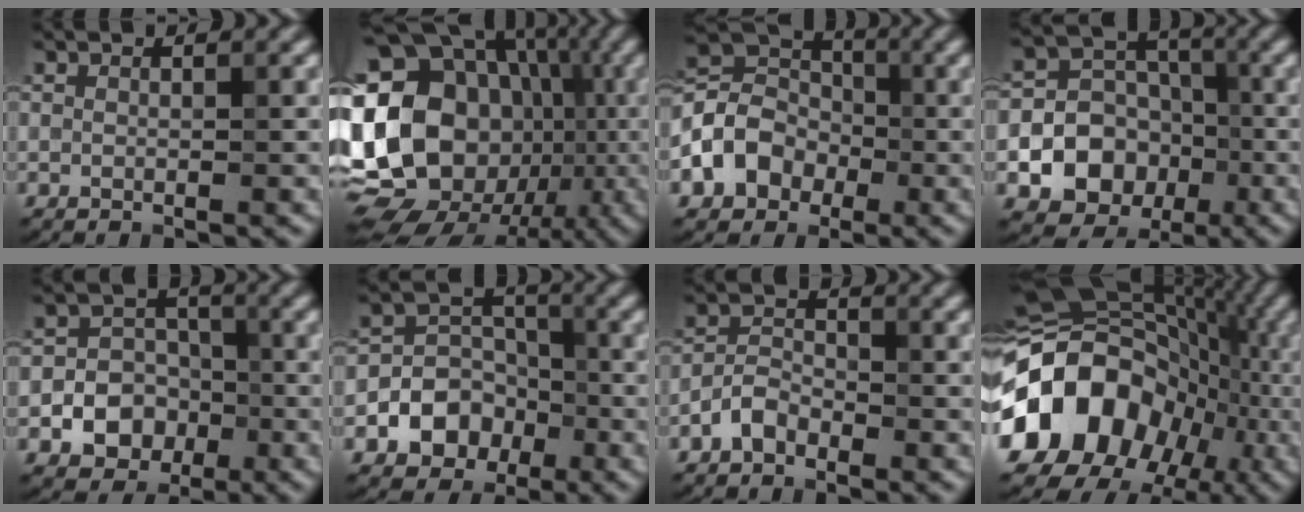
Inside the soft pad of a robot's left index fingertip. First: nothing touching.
{"total": 21.5, "force": [-1.5, 18.1, 11.4], "torque": [-0.199, 0.031, -0.056]}
{"total": 5.3, "force": [-1.9, 4.2, 2.6], "torque": [-0.048, 0.010, -0.050]}
{"total": 10.2, "force": [-3.0, 9.0, 3.7], "torque": [-0.053, -0.005, -0.073]}
{"total": 6.3, "force": [-2.3, 5.5, 2.2], "torque": [-0.016, 0.007, -0.057]}
{"total": 6.3, "force": [-2.6, 5.3, 2.4], "torque": [-0.016, 0.009, -0.069]}
{"total": 2.2, "force": [-1.6, 1.1, 1.0], "torque": [-0.022, 0.015, -0.034]}
{"total": 17.7, "force": [-4.2, 14.0, 10.0], "torque": [-0.203, 0.004, -0.074]}